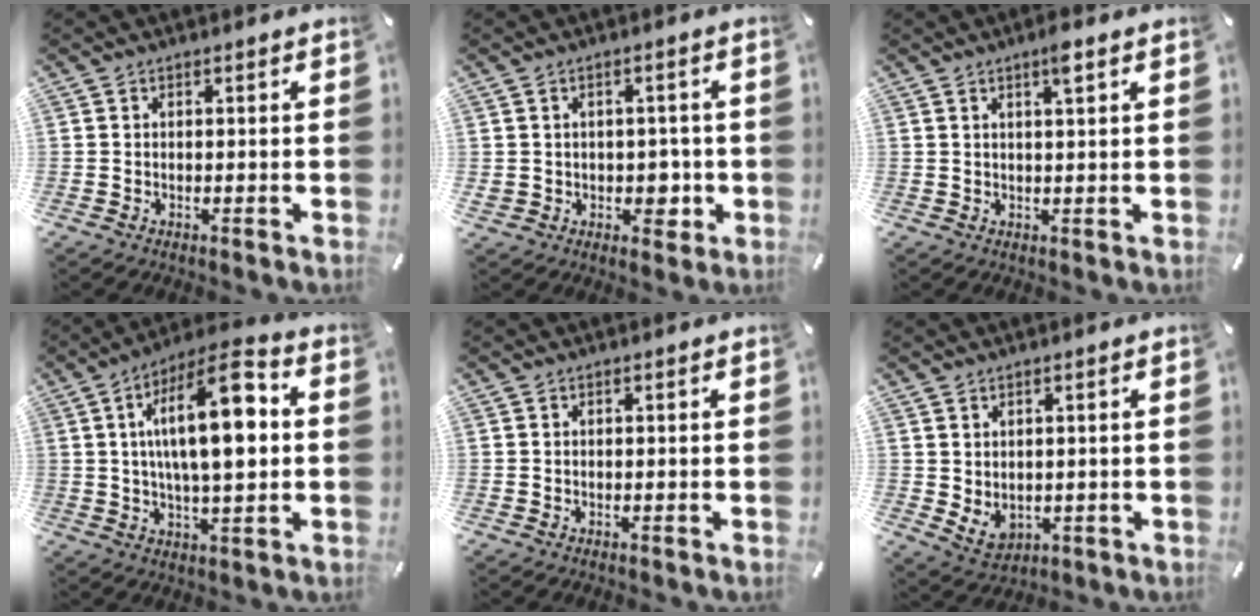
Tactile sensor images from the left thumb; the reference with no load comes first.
{"total": 5.1, "force": [-0.3, 4.5, 2.4], "torque": [-0.034, 0.005, -0.004]}
{"total": 3.2, "force": [1.8, 0.3, 2.6], "torque": [-0.048, -0.002, 0.027]}
{"total": 18.0, "force": [2.6, 6.8, 16.4], "torque": [-0.277, -0.006, 0.034]}
{"total": 0.0}
{"total": 4.1, "force": [1.2, 3.6, 1.6], "torque": [-0.031, -0.013, 0.020]}